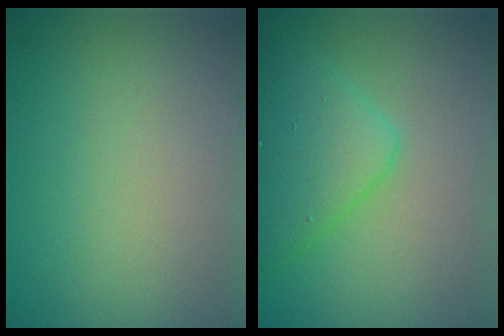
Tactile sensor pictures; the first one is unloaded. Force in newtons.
{"total": 5.2, "press": 5.2, "slide": 0.1}